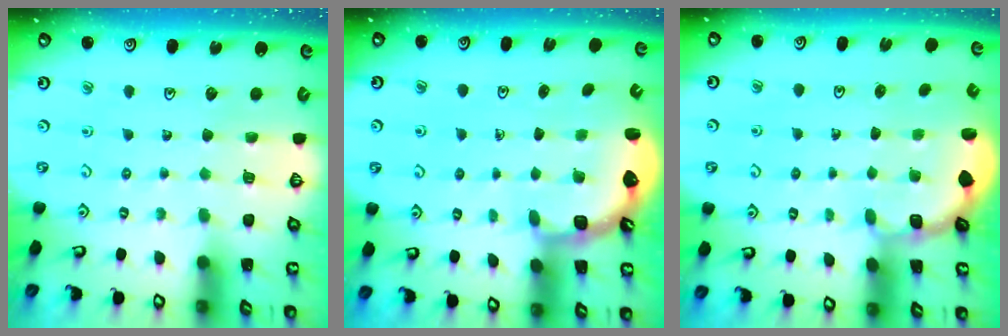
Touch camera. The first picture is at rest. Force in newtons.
{"total": 2.5, "press": 2.1, "slide": 1.3}
{"total": 1.8, "press": 1.6, "slide": 0.7}